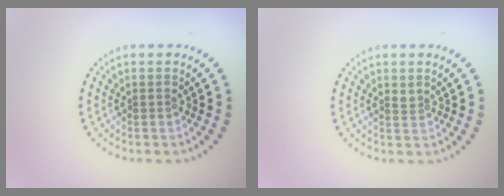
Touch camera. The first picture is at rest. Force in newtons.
{"total": 0.8, "press": 0.5, "slide": 0.7}